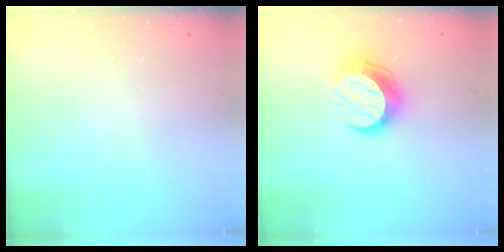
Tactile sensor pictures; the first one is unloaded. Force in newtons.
{"total": 13.2, "press": 13.2, "slide": 0.8}